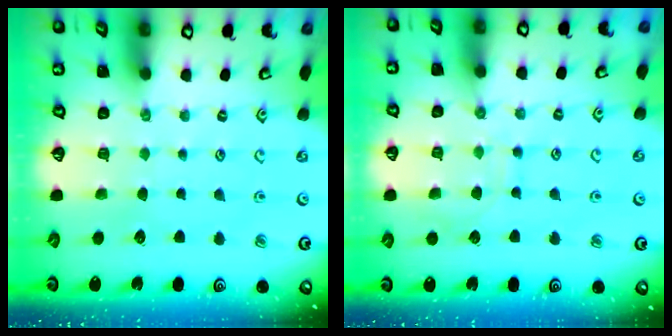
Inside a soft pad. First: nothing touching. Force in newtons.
{"total": 8.7, "press": 8.7, "slide": 0.6}